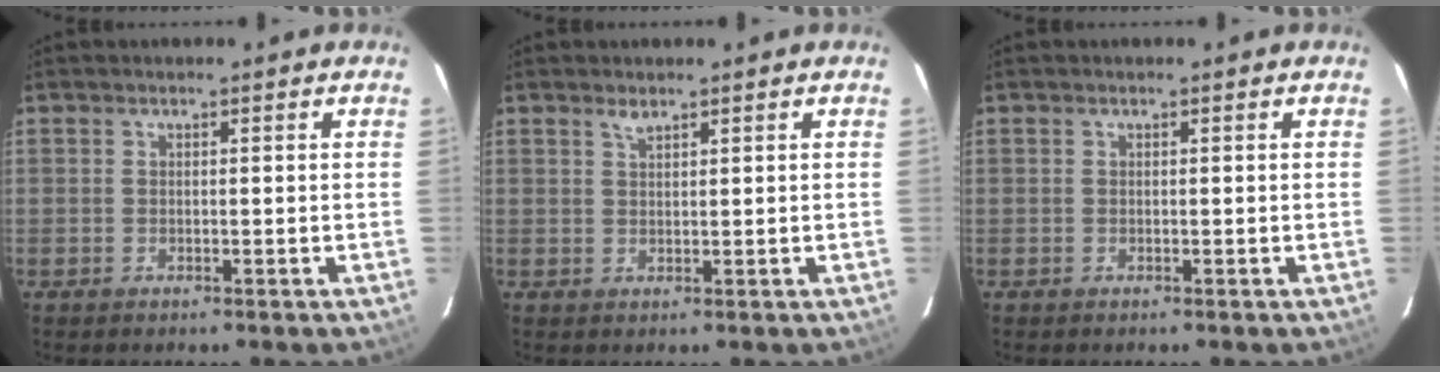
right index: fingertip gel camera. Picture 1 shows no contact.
{"total": 1.4, "force": [1.1, 0.4, 0.7], "torque": [-0.011, 0.002, 0.021]}
{"total": 0.0}